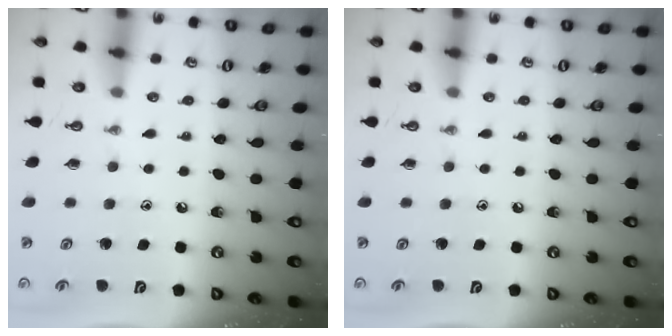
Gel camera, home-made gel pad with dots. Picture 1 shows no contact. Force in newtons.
{"total": 0.0}